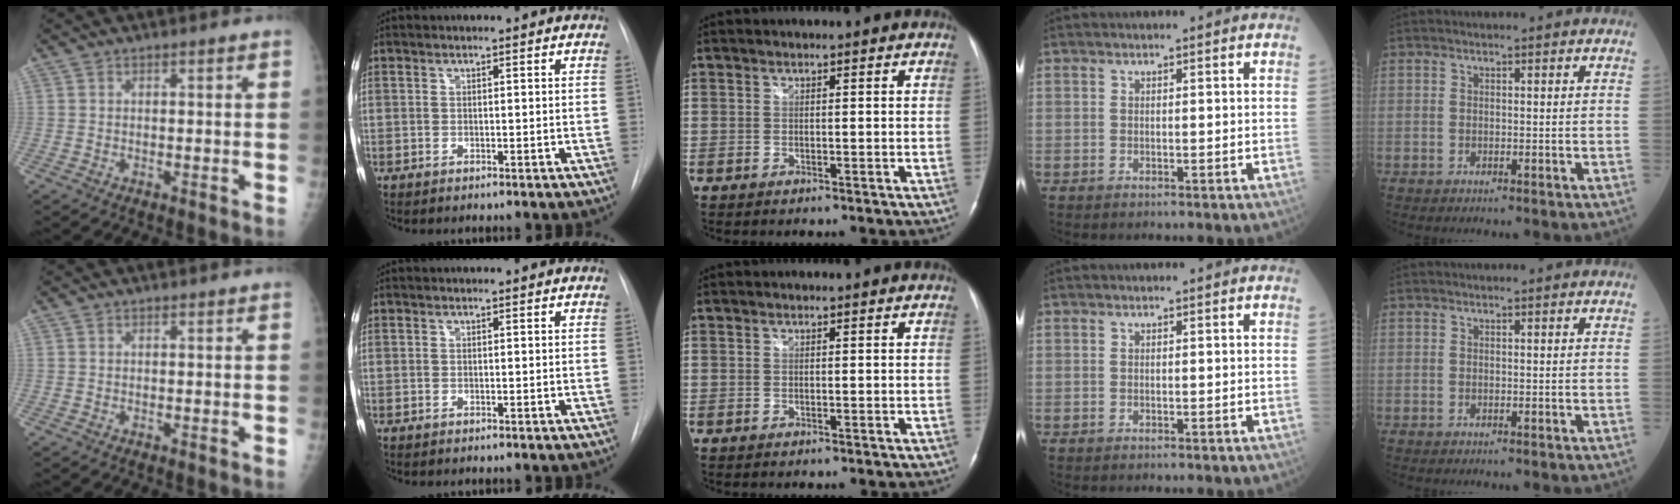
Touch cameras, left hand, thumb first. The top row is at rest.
{}